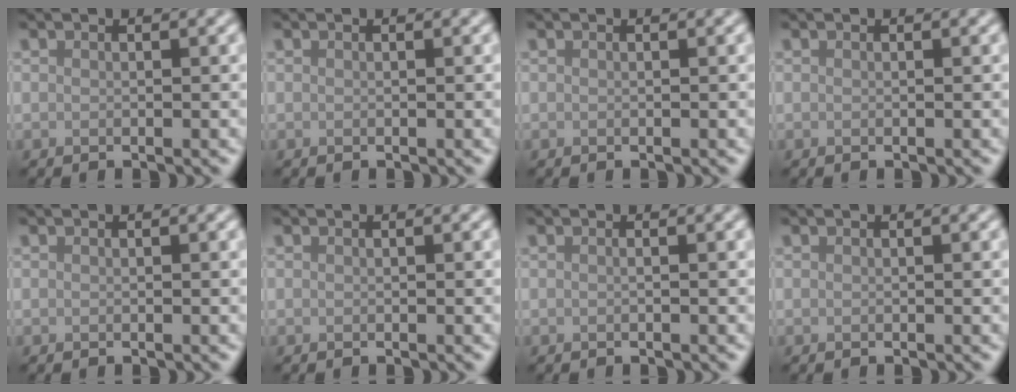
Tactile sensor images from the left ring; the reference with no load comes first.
{"total": 0.0}
{"total": 0.0}
{"total": 0.0}
{"total": 0.0}
{"total": 0.0}
{"total": 0.7, "force": [0.0, 0.2, 0.7], "torque": [-0.007, 0.000, -0.005]}
{"total": 0.0}